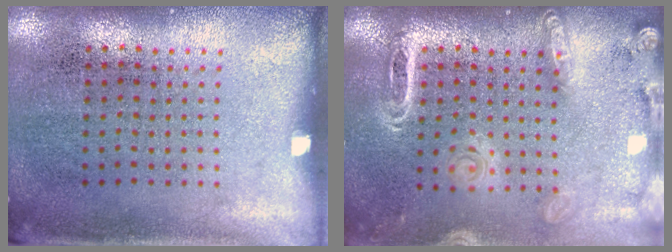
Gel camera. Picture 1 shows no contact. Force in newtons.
{"total": 2.0, "press": 1.8, "slide": 0.8}